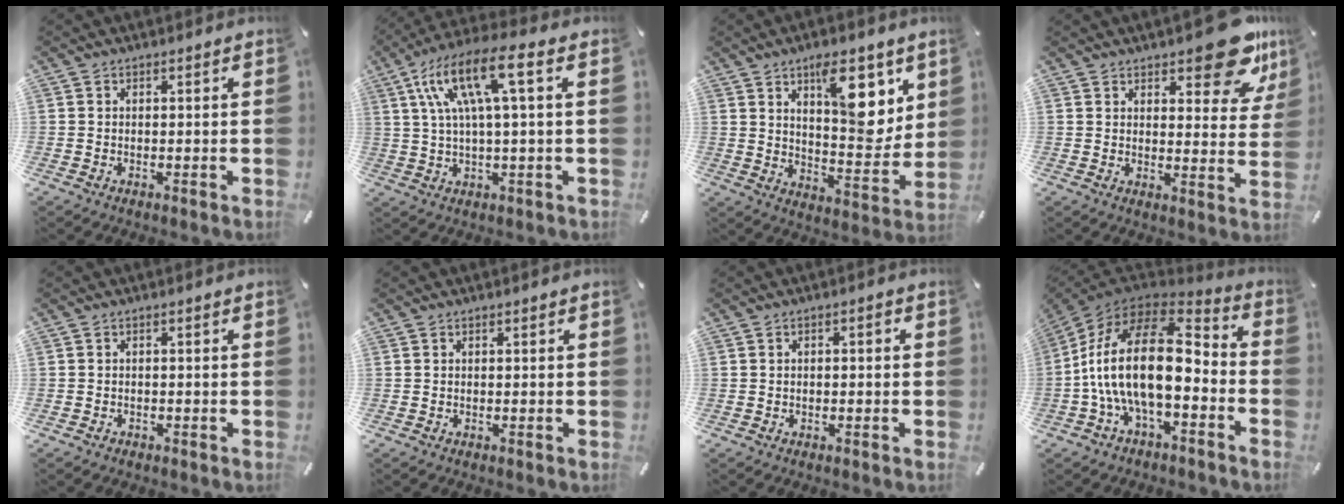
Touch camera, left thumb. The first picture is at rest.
{"total": 14.3, "force": [4.5, 3.2, 13.2], "torque": [-0.268, -0.006, 0.072]}
{"total": 14.9, "force": [7.8, 7.1, 10.5], "torque": [-0.119, -0.050, 0.129]}
{"total": 14.6, "force": [10.6, 5.8, 8.3], "torque": [-0.086, -0.079, 0.179]}
{"total": 0.7, "force": [-0.5, 0.4, -0.1], "torque": [0.000, 0.002, -0.012]}
{"total": 0.0}
{"total": 1.4, "force": [-0.2, 0.7, 1.1], "torque": [-0.022, 0.005, -0.006]}
{"total": 23.6, "force": [-1.7, 12.1, 20.2], "torque": [-0.421, 0.009, -0.029]}